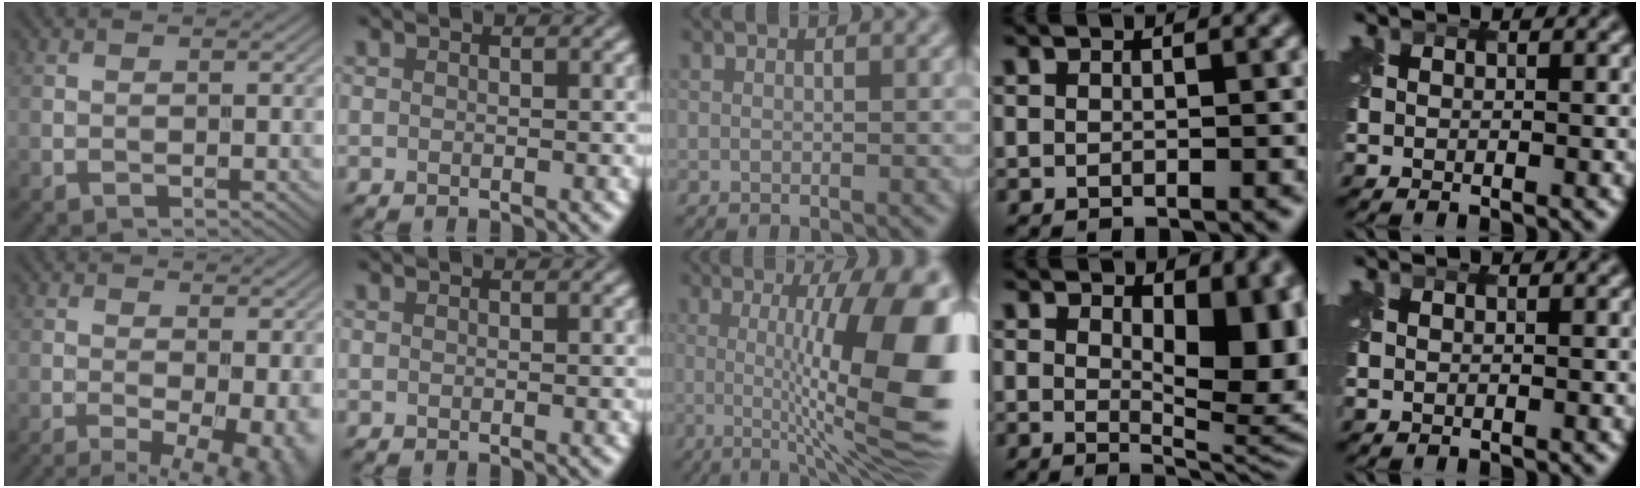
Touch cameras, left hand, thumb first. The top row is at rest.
{"thumb": {"total": 10.2, "force": [-2.9, 4.0, 8.9], "torque": [-0.125, -0.008, -0.031]}, "middle": {"total": 14.7, "force": [0.2, 3.6, 14.2], "torque": [-0.169, 0.005, 0.002]}, "ring": {"total": 8.9, "force": [1.6, 4.5, 7.5], "torque": [-0.080, -0.006, 0.030]}, "little": {"total": 0.7, "force": [0.6, 0.0, -0.4], "torque": [0.007, 0.012, 0.014]}}